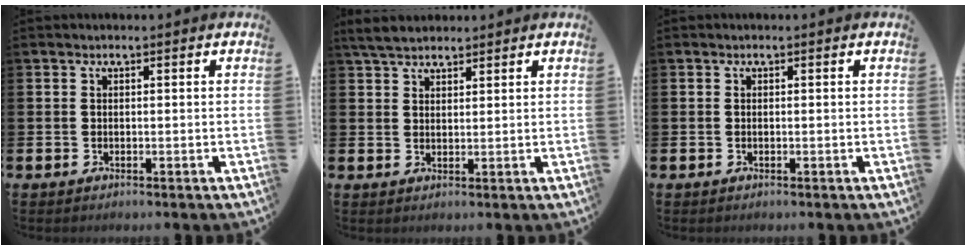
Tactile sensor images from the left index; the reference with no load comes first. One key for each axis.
{"total": 4.2, "fx": 3.9, "fy": 1.1, "fz": 1.3, "tx": -0.030, "ty": -0.008, "tz": 0.072}
{"total": 0.0}